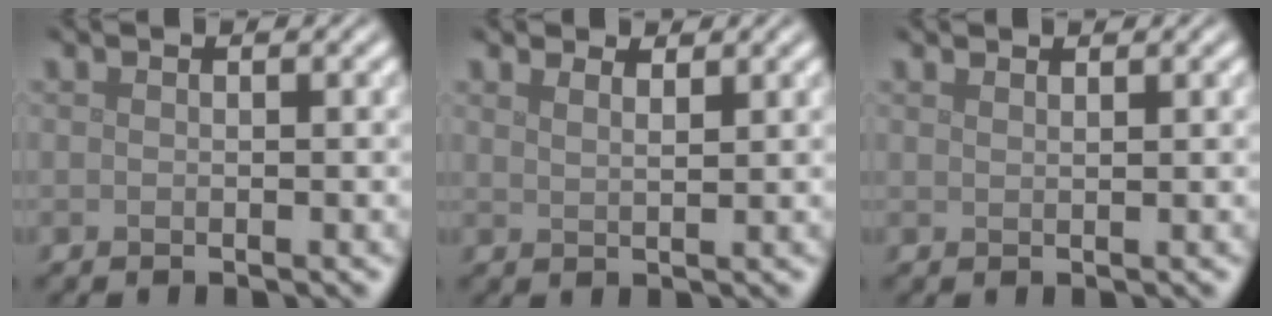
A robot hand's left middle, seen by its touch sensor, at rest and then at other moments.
{"total": 2.4, "force": [2.0, 0.9, 1.0], "torque": [-0.006, 0.003, 0.014]}
{"total": 1.2, "force": [1.0, 0.3, 0.4], "torque": [0.001, -0.003, 0.009]}